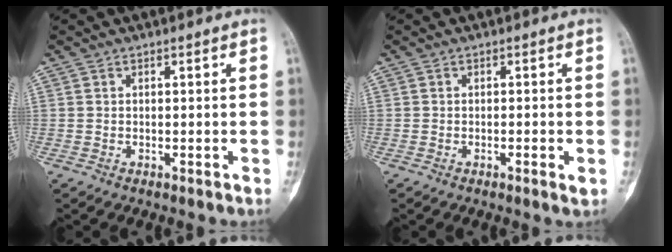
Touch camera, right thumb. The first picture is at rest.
{"total": 1.7, "force": [-0.6, 0.2, 1.6], "torque": [-0.029, -0.004, -0.010]}